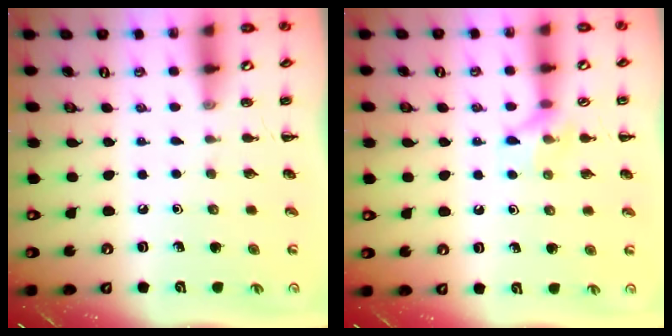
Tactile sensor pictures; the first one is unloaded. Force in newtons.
{"total": 8.5, "press": 8.4, "slide": 1.5}